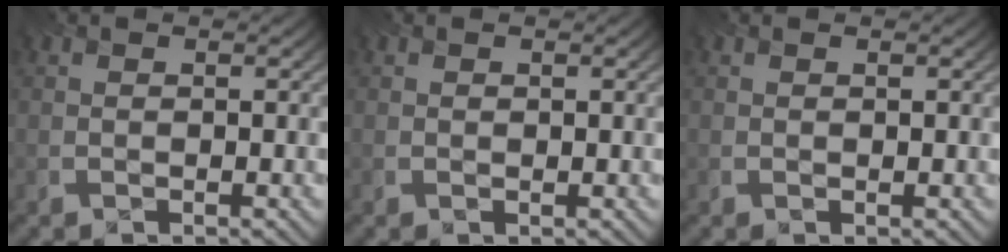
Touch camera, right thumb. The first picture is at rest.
{"total": 0.0}
{"total": 0.0}